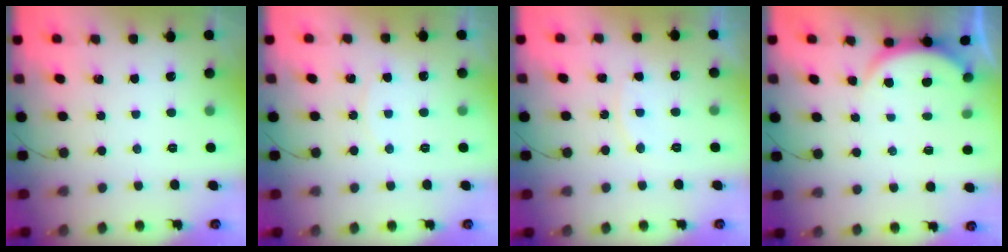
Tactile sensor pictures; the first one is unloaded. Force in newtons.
{"total": 3.0, "press": 3.0, "slide": 0.4}
{"total": 6.5, "press": 6.5, "slide": 0.3}
{"total": 2.9, "press": 2.8, "slide": 0.6}